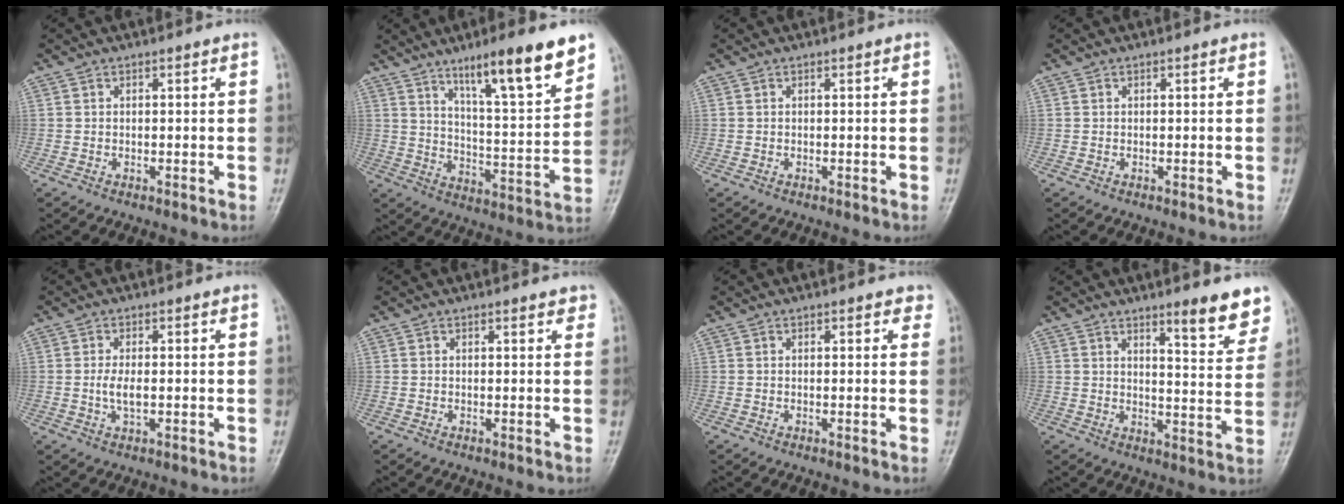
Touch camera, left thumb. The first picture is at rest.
{"total": 16.5, "force": [10.9, 2.4, 12.2], "torque": [-0.169, -0.060, 0.177]}
{"total": 0.0}
{"total": 0.0}
{"total": 3.2, "force": [-0.2, 1.4, 2.9], "torque": [-0.062, -0.003, -0.006]}
{"total": 1.7, "force": [1.2, 0.7, 0.8], "torque": [-0.003, -0.003, 0.011]}
{"total": 2.1, "force": [1.2, 1.1, 1.3], "torque": [-0.001, -0.002, 0.010]}
{"total": 9.1, "force": [6.6, 1.8, 6.0], "torque": [-0.056, -0.046, 0.091]}